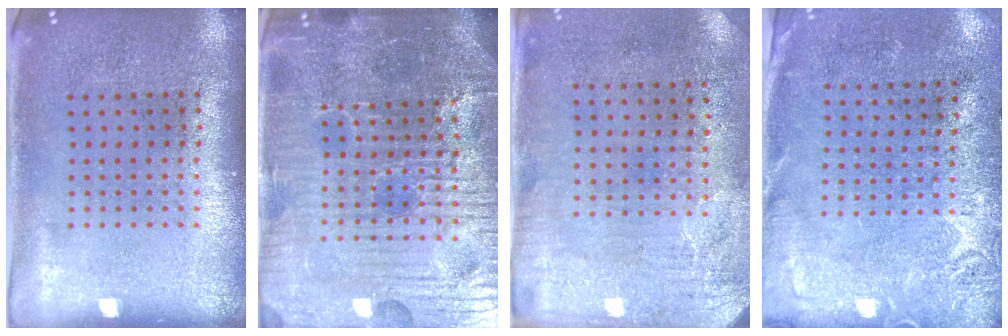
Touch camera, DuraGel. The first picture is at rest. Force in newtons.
{"total": 6.3, "press": 5.8, "slide": 2.5}
{"total": 3.5, "press": 2.8, "slide": 2.0}
{"total": 2.8, "press": 2.3, "slide": 1.5}